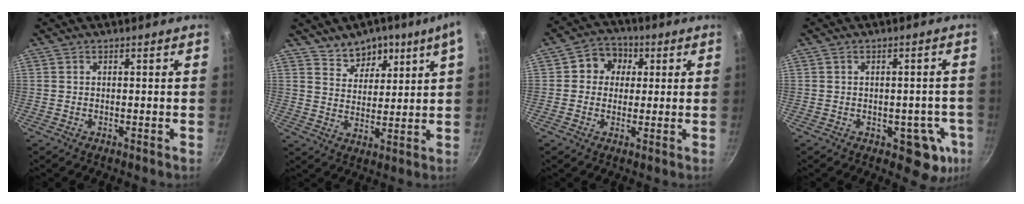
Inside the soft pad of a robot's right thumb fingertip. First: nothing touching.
{"total": 8.8, "force": [6.1, 3.1, 5.6], "torque": [-0.071, -0.019, 0.112]}
{"total": 6.5, "force": [1.4, 5.9, 2.5], "torque": [0.002, 0.005, 0.009]}
{"total": 8.5, "force": [-2.7, 4.9, 6.3], "torque": [-0.017, 0.020, -0.027]}